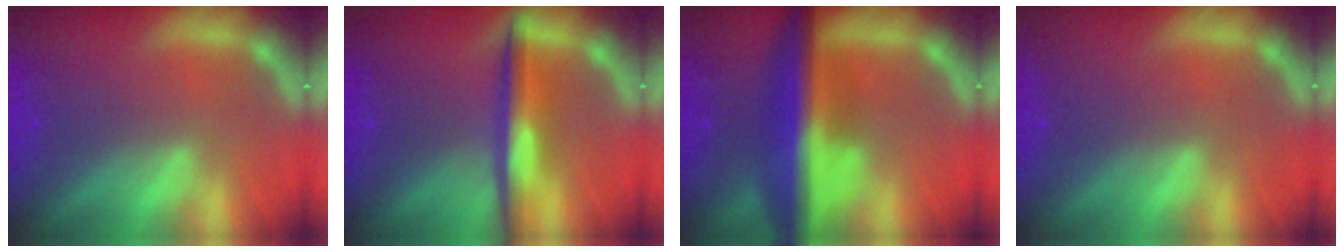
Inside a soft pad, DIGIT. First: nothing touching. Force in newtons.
{"total": 5.0}
{"total": 10.0}
{"total": 0.0}